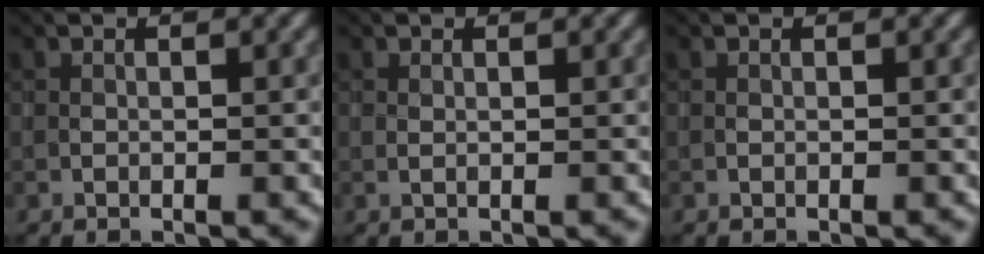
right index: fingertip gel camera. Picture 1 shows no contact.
{"total": 0.7, "force": [0.6, -0.1, 0.0], "torque": [-0.003, 0.000, 0.009]}
{"total": 0.0}